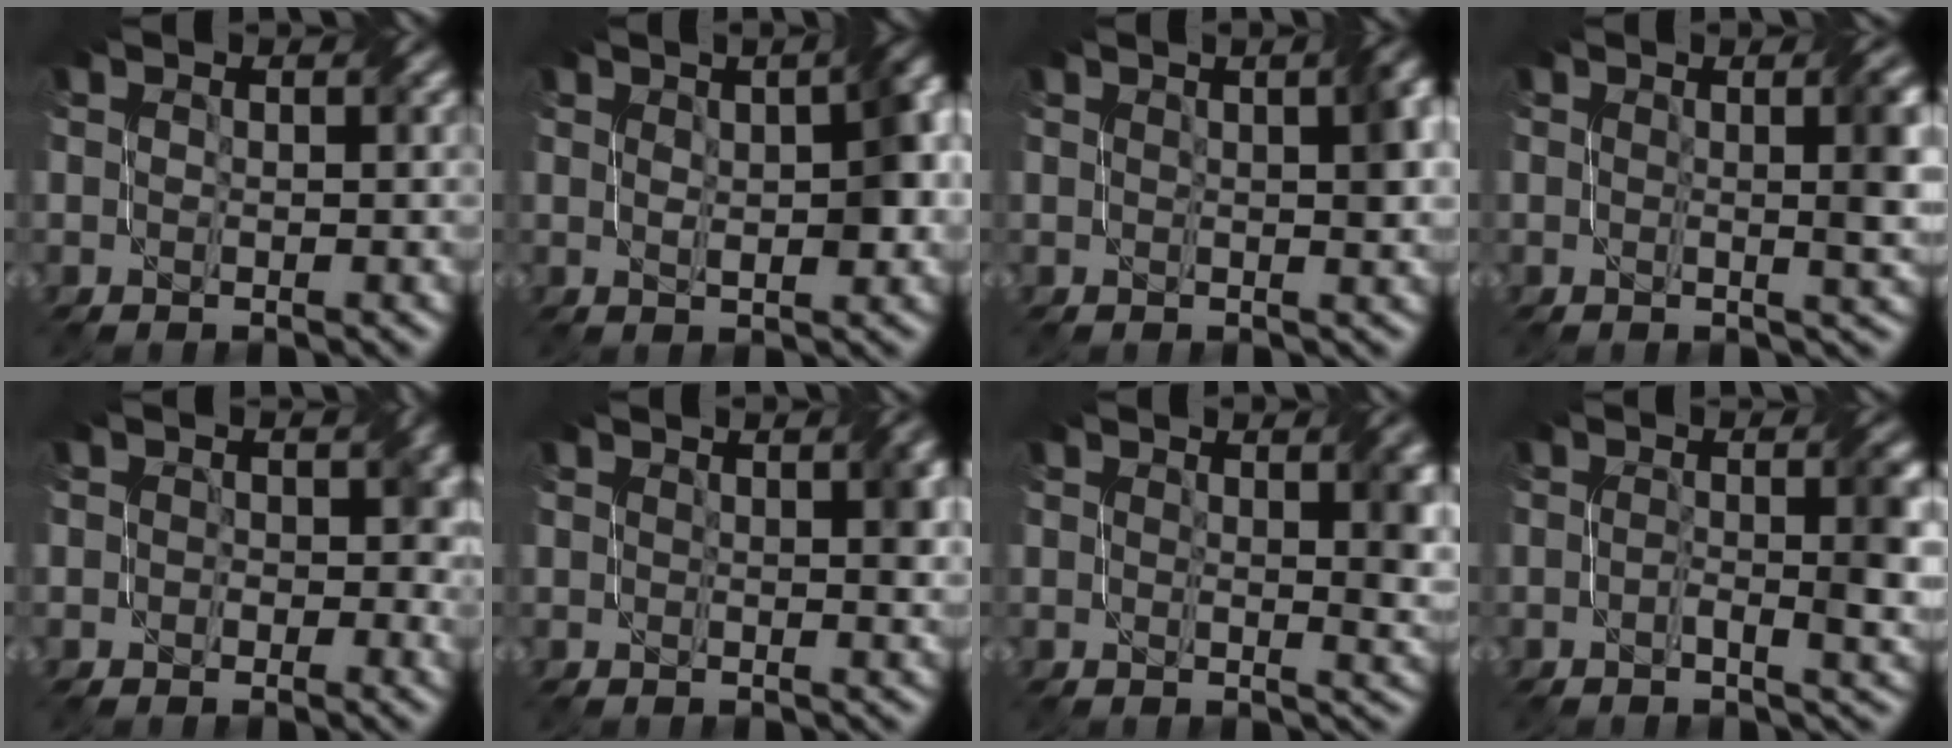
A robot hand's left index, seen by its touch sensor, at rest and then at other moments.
{"total": 5.9, "force": [0.9, 2.0, 5.4], "torque": [-0.070, 0.014, 0.016]}
{"total": 4.7, "force": [1.2, 1.6, 4.2], "torque": [-0.032, 0.018, 0.014]}
{"total": 5.0, "force": [0.7, 1.4, 4.7], "torque": [-0.045, 0.008, 0.010]}
{"total": 3.3, "force": [0.5, 2.6, 2.0], "torque": [-0.005, 0.001, -0.002]}
{"total": 2.6, "force": [0.8, 0.7, 2.4], "torque": [-0.029, 0.003, 0.014]}
{"total": 3.8, "force": [1.1, 1.1, 3.5], "torque": [-0.042, -0.002, 0.019]}
{"total": 4.4, "force": [-0.5, 1.0, 4.3], "torque": [-0.069, -0.001, -0.008]}